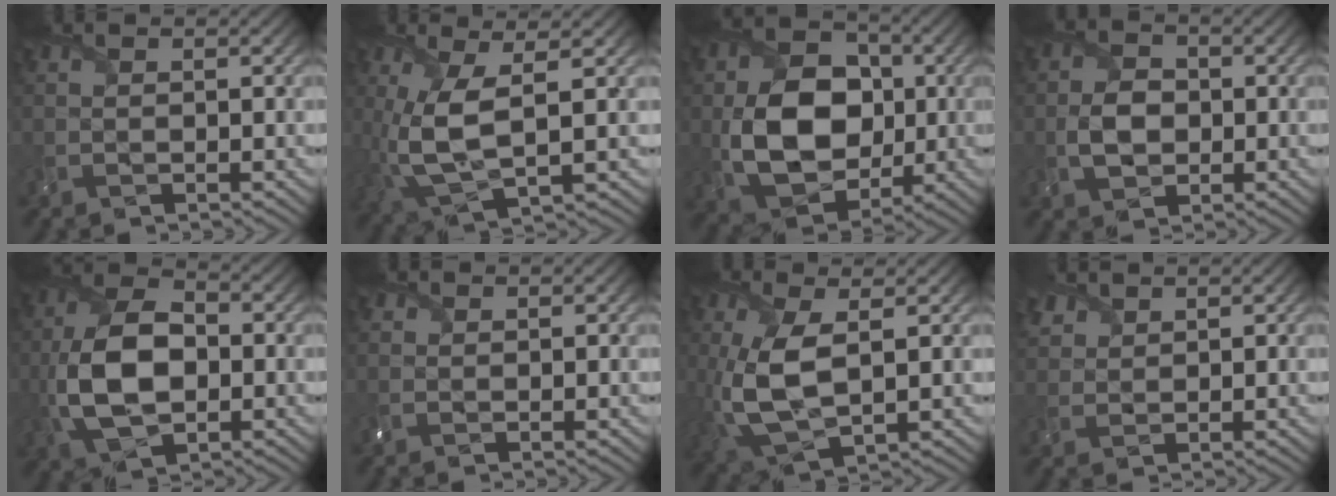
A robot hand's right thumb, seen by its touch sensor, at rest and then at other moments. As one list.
[{"total": 8.6, "force": [0.8, 3.3, 7.9], "torque": [-0.191, -0.003, 0.016]}, {"total": 12.3, "force": [-0.5, 9.2, 8.2], "torque": [-0.163, -0.008, -0.002]}, {"total": 4.1, "force": [-0.6, 3.1, 2.6], "torque": [-0.057, -0.001, -0.014]}, {"total": 11.5, "force": [-1.6, 7.1, 8.9], "torque": [-0.201, -0.004, -0.034]}, {"total": 1.2, "force": [0.7, 0.9, 0.3], "torque": [-0.007, 0.003, 0.012]}, {"total": 10.0, "force": [0.5, 5.0, 8.7], "torque": [-0.225, -0.006, 0.016]}, {"total": 2.9, "force": [2.2, 1.7, 0.8], "torque": [-0.026, 0.006, 0.049]}]